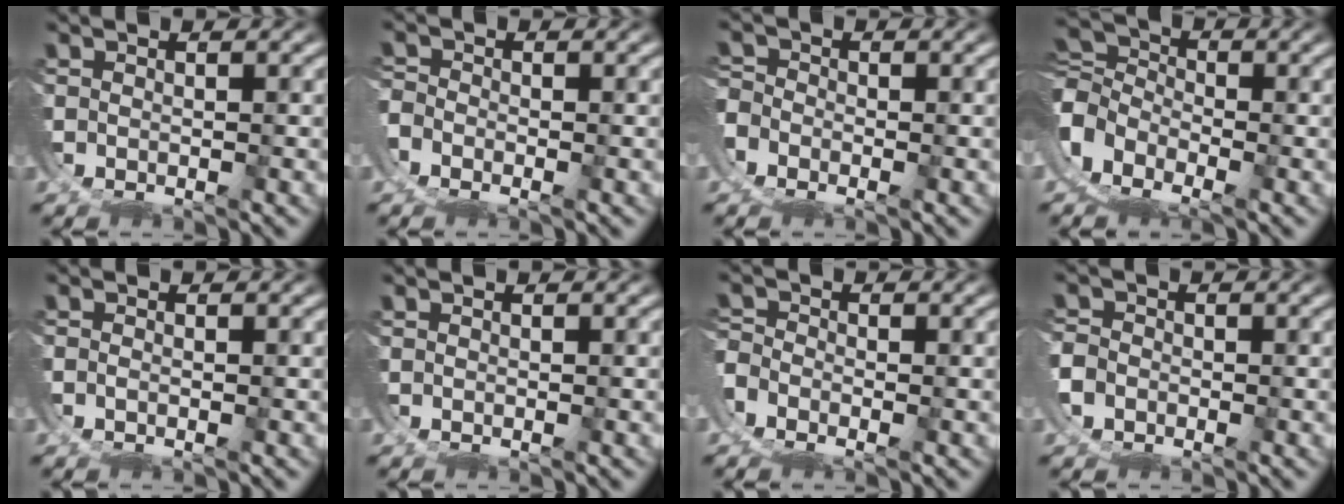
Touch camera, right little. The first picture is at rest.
{"total": 1.6, "force": [-1.3, 0.8, 0.3], "torque": [-0.012, -0.008, -0.026]}
{"total": 2.2, "force": [-1.4, 1.7, 0.1], "torque": [-0.009, -0.003, -0.034]}
{"total": 10.6, "force": [-2.3, 9.4, 4.3], "torque": [-0.128, -0.033, -0.047]}
{"total": 0.6, "force": [-0.5, 0.3, 0.3], "torque": [-0.010, -0.006, -0.008]}
{"total": 0.0}
{"total": 2.1, "force": [-1.6, 1.2, 0.5], "torque": [-0.017, -0.009, -0.031]}
{"total": 1.5, "force": [-0.9, 1.2, -0.1], "torque": [-0.013, -0.004, -0.017]}